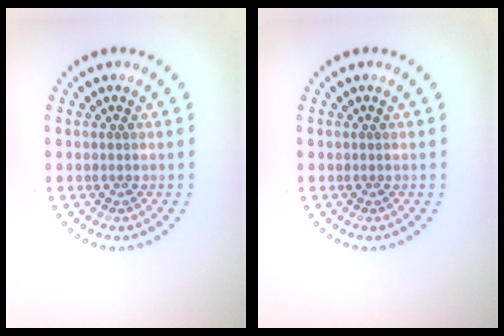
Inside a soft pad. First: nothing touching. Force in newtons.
{"total": 0.0}